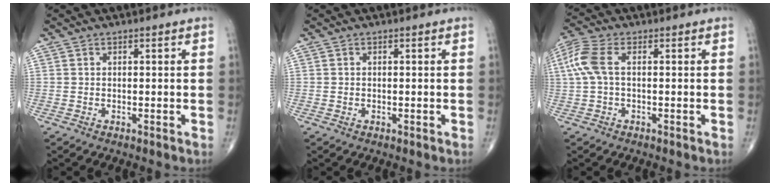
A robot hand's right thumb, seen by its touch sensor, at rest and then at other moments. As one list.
[{"total": 0.0}, {"total": 6.8, "force": [1.0, 3.4, 5.8], "torque": [-0.165, 0.022, 0.018]}]